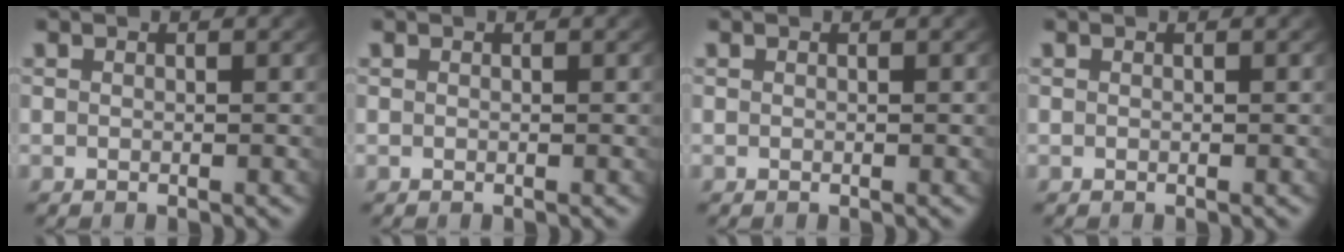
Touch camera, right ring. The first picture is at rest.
{"total": 0.0}
{"total": 0.0}
{"total": 0.0}